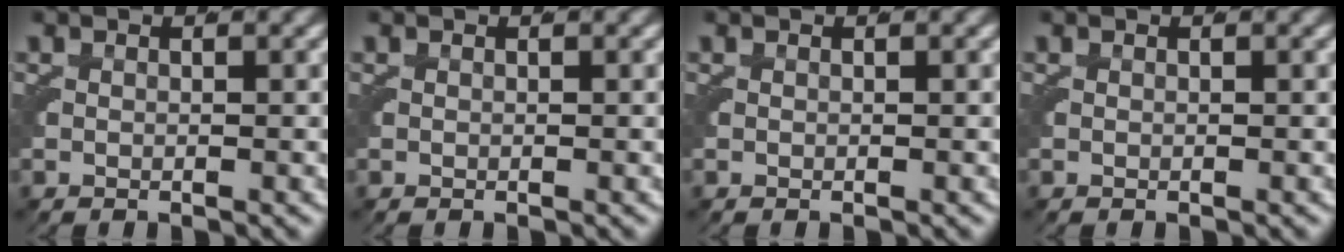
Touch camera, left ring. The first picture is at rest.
{"total": 0.0}
{"total": 0.0}
{"total": 0.0}